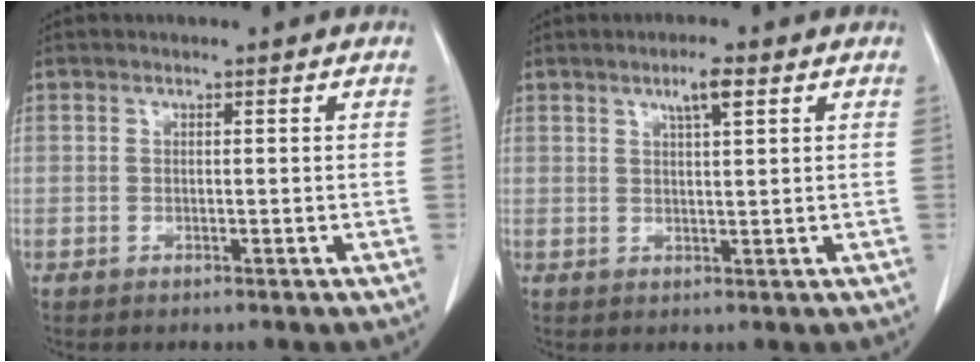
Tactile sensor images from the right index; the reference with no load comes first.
{"total": 3.3, "force": [1.8, 0.3, 2.7], "torque": [-0.049, 0.001, 0.032]}